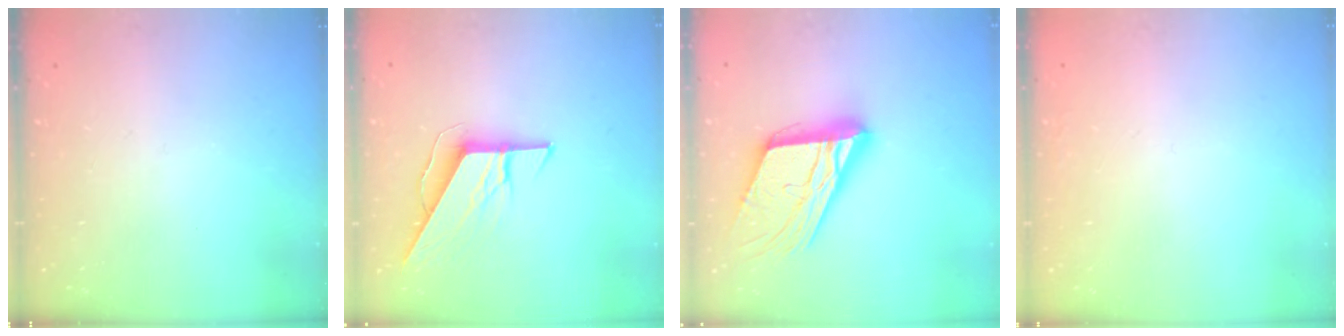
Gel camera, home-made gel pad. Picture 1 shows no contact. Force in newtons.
{"total": 8.3, "press": 8.3, "slide": 0.7}
{"total": 21.2, "press": 21.0, "slide": 2.9}
{"total": 1.6, "press": 1.5, "slide": 0.1}